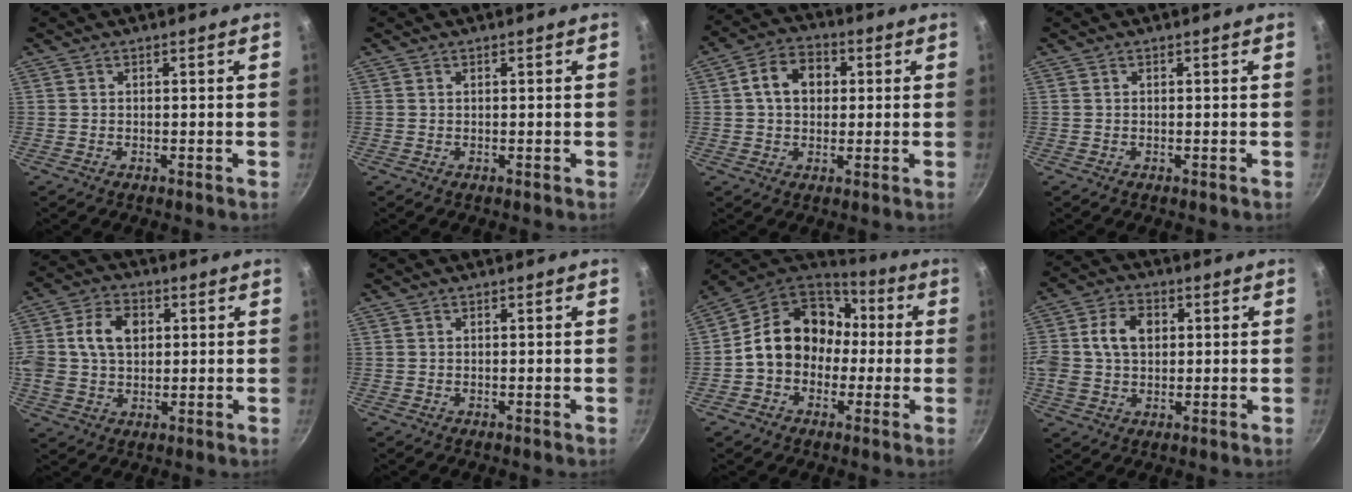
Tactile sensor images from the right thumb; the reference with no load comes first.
{"total": 0.0}
{"total": 8.6, "force": [1.5, 6.5, 5.4], "torque": [-0.065, 0.016, 0.012]}
{"total": 0.0}
{"total": 12.0, "force": [2.3, 8.9, 7.8], "torque": [-0.140, 0.013, 0.031]}
{"total": 0.0}
{"total": 16.5, "force": [0.1, 13.6, 9.4], "torque": [-0.119, 0.055, -0.012]}
{"total": 10.5, "force": [1.7, 7.8, 6.8], "torque": [-0.117, 0.012, 0.019]}